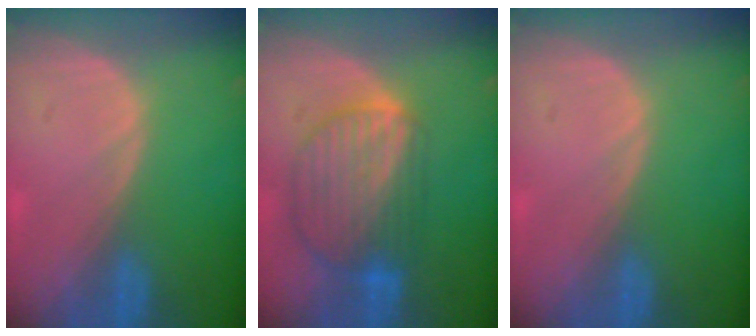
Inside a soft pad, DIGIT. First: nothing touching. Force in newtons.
{"total": 9.3, "press": 7.9, "slide": 4.9}
{"total": 0.0}